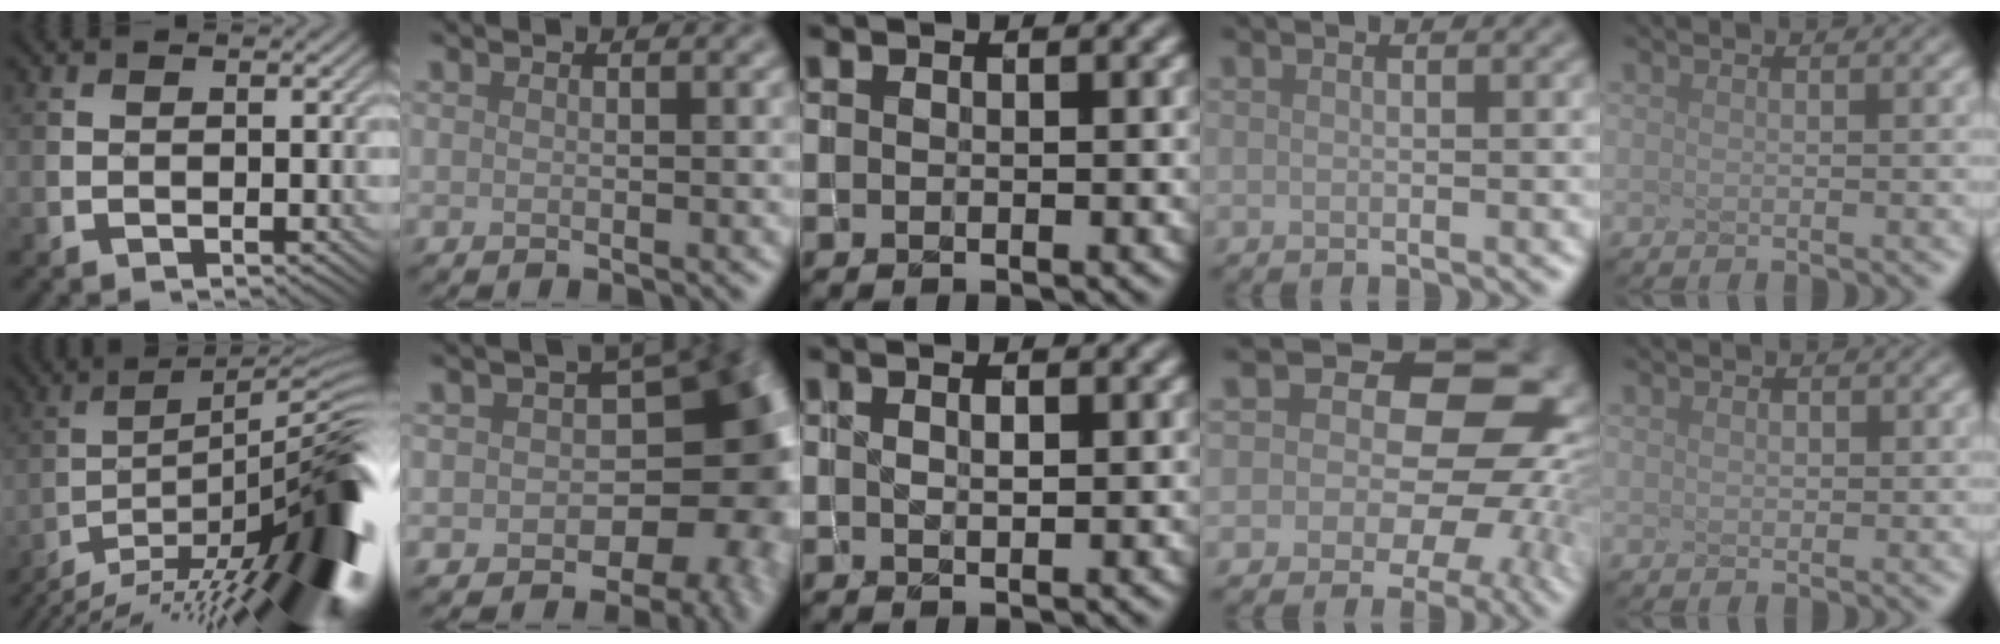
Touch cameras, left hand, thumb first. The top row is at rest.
{"thumb": {"total": 16.7, "force": [-11.5, 2.7, 11.8], "torque": [-0.159, 0.009, -0.191]}, "index": {"total": 13.5, "force": [-2.1, 8.9, 9.9], "torque": [-0.076, -0.017, -0.021]}, "middle": {"total": 0.7, "force": [0.3, 0.3, 0.6], "torque": [-0.010, -0.002, 0.009]}, "ring": {"total": 14.9, "force": [2.7, 10.5, 10.3], "torque": [-0.110, 0.023, 0.024]}, "little": {"total": 1.0, "force": [-0.5, -0.6, -0.6], "torque": [-0.017, -0.009, 0.027]}}